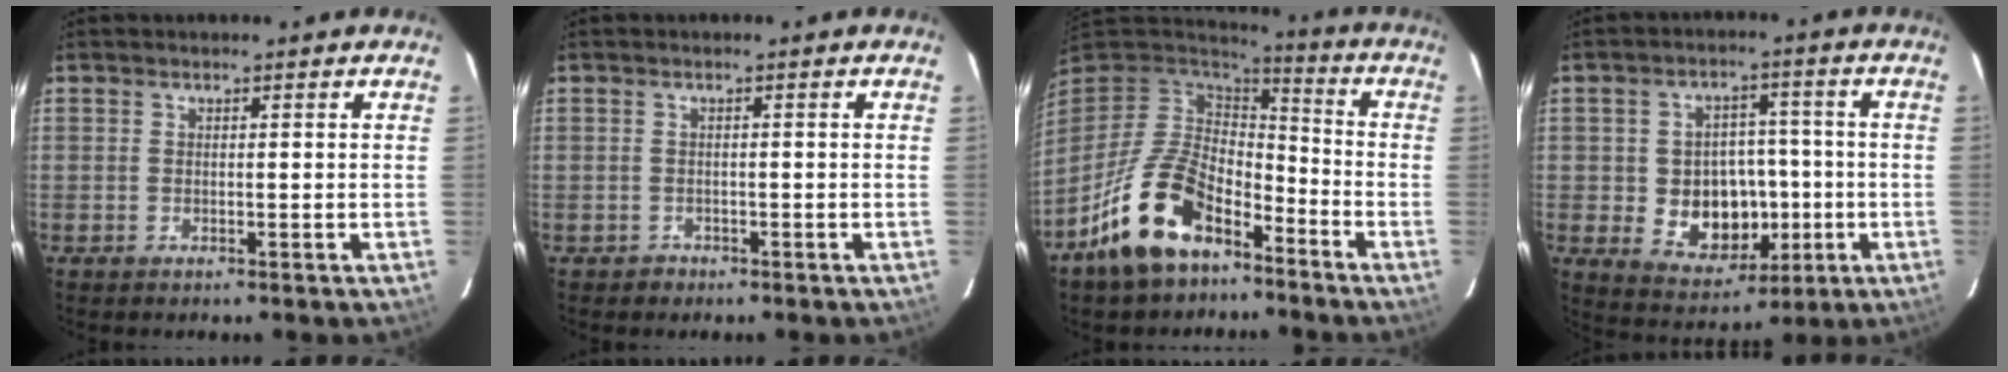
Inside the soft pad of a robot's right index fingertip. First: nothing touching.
{"total": 1.5, "force": [-0.9, 1.2, 0.0], "torque": [0.000, 0.004, -0.011]}
{"total": 16.7, "force": [-9.8, 9.1, 10.1], "torque": [-0.206, 0.000, -0.165]}
{"total": 11.5, "force": [-2.2, 9.2, 6.5], "torque": [-0.135, 0.008, -0.013]}